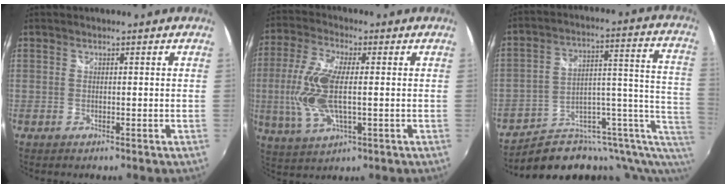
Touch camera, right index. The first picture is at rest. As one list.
[{"total": 12.9, "force": [-0.5, 5.0, 11.9], "torque": [-0.259, -0.002, -0.009]}, {"total": 14.0, "force": [-5.6, 5.6, 11.5], "torque": [-0.122, 0.017, -0.095]}]